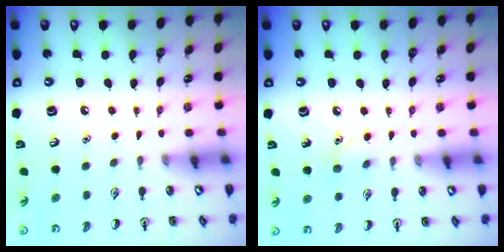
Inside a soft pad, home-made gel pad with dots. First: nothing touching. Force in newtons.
{"total": 6.2, "press": 6.0, "slide": 1.7}